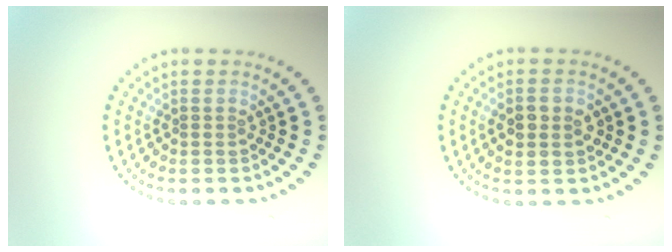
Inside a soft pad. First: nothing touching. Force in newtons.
{"total": 3.2, "press": 3.2, "slide": 0.2}